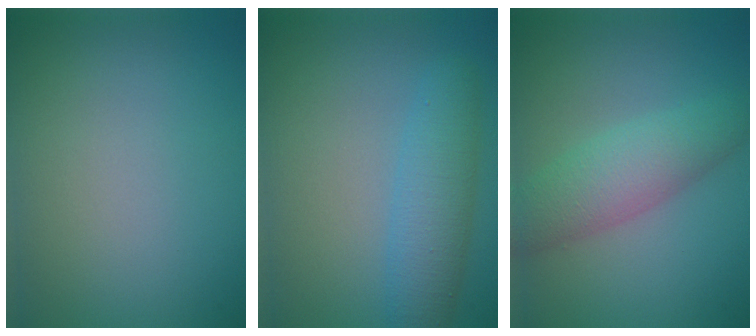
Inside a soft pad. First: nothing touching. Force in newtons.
{"total": 4.2, "press": 4.2, "slide": 0.2}
{"total": 4.4, "press": 4.4, "slide": 0.1}